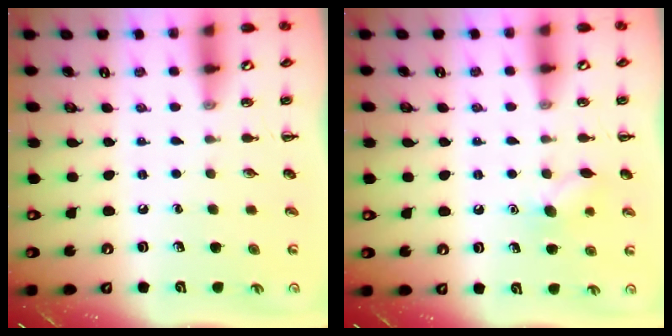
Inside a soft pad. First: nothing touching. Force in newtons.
{"total": 7.1, "press": 6.9, "slide": 1.4}